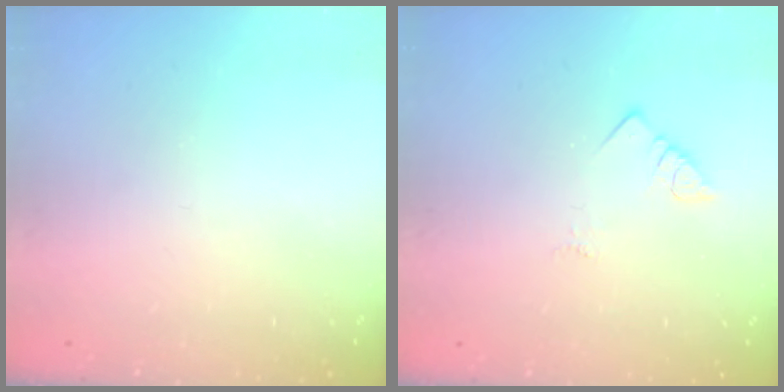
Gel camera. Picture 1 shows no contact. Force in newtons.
{"total": 3.1, "press": 3.1, "slide": 0.4}